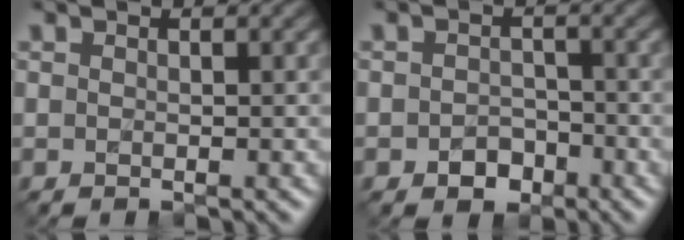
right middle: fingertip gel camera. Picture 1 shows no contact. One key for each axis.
{"total": 2.2, "fx": -1.1, "fy": 1.6, "fz": 0.9, "tx": -0.011, "ty": 0.002, "tz": -0.020}